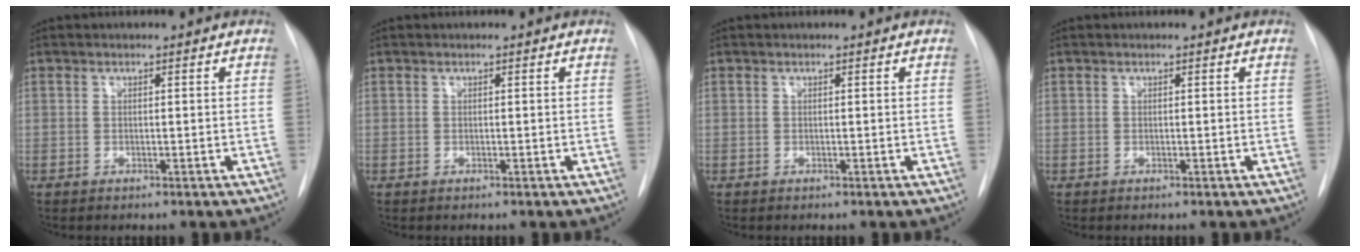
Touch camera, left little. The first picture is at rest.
{"total": 0.0}
{"total": 0.0}
{"total": 0.0}